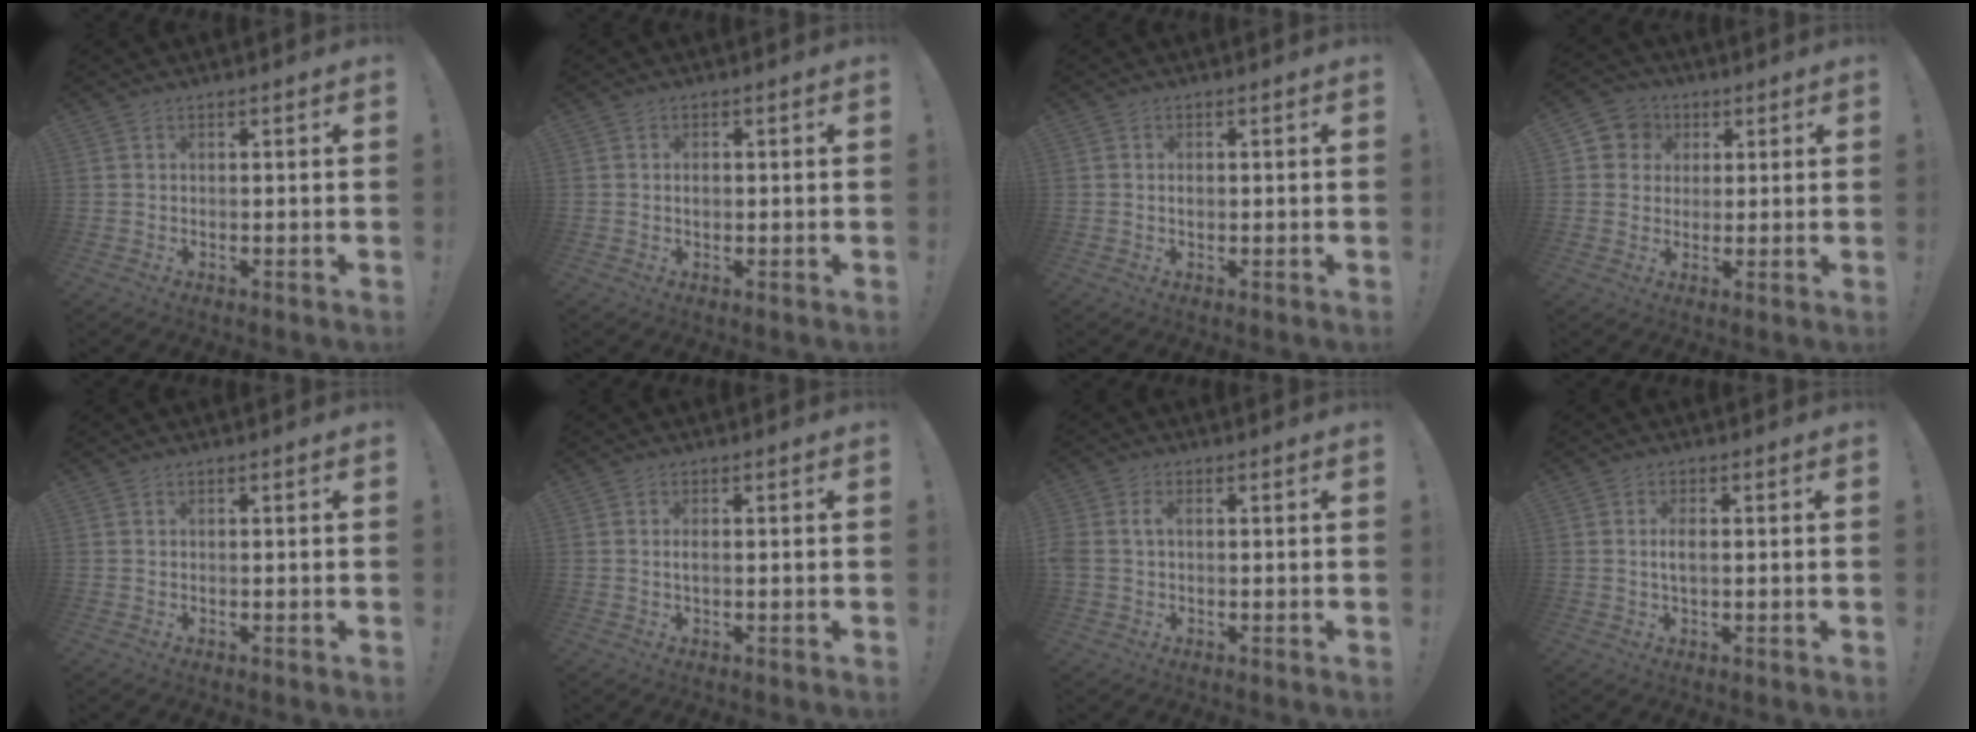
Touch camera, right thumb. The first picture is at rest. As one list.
[{"total": 1.1, "force": [-0.2, 0.7, 0.8], "torque": [-0.011, 0.001, -0.005]}, {"total": 0.8, "force": [-0.2, 0.6, 0.6], "torque": [-0.007, 0.000, -0.004]}, {"total": 6.9, "force": [1.3, 6.6, 1.3], "torque": [-0.018, -0.001, 0.028]}, {"total": 0.0}, {"total": 1.2, "force": [-0.3, 0.2, 1.1], "torque": [-0.024, 0.002, -0.004]}, {"total": 2.9, "force": [0.3, 1.9, 2.2], "torque": [-0.046, 0.008, 0.007]}, {"total": 2.8, "force": [-0.1, 0.9, 2.7], "torque": [-0.052, -0.001, -0.005]}]